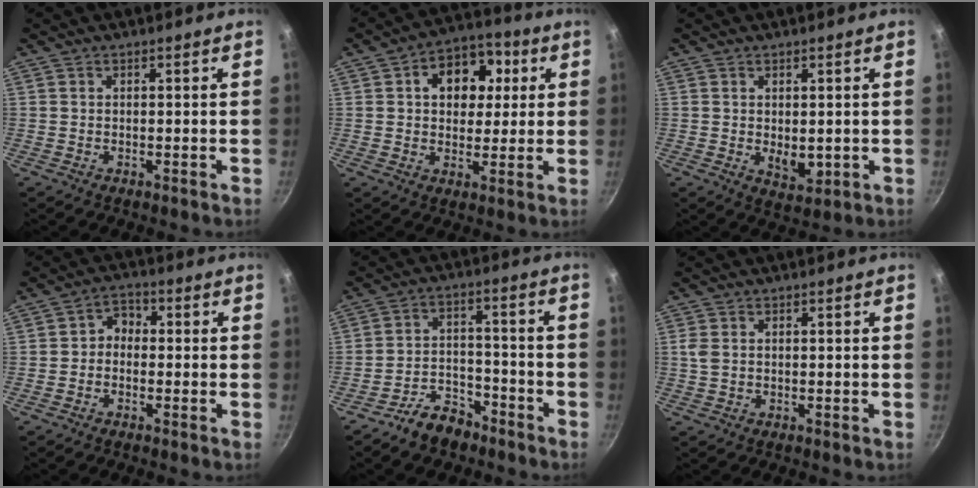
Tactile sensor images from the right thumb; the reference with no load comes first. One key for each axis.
{"total": 12.2, "fx": 3.2, "fy": 9.0, "fz": 7.6, "tx": -0.070, "ty": 0.009, "tz": 0.037}
{"total": 4.4, "fx": 0.0, "fy": 2.6, "fz": 3.5, "tx": -0.041, "ty": -0.013, "tz": 0.006}
{"total": 3.6, "fx": -0.7, "fy": 2.9, "fz": 2.0, "tx": -0.013, "ty": 0.019, "tz": -0.024}
{"total": 8.0, "fx": -6.0, "fy": 4.3, "fz": 3.0, "tx": -0.029, "ty": 0.061, "tz": -0.101}
{"total": 2.1, "fx": 0.3, "fy": 1.5, "fz": 1.4, "tx": -0.030, "ty": 0.002, "tz": 0.006}